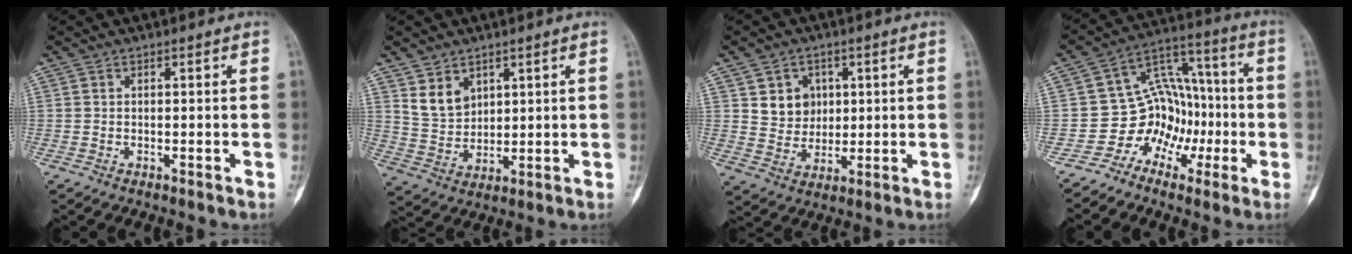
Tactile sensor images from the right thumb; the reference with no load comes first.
{"total": 6.4, "force": [3.5, 4.5, 2.9], "torque": [-0.035, -0.025, 0.080]}
{"total": 7.2, "force": [2.3, 6.2, 2.8], "torque": [-0.013, -0.010, 0.045]}
{"total": 11.2, "force": [-4.5, 9.4, 4.0], "torque": [-0.007, 0.087, -0.085]}